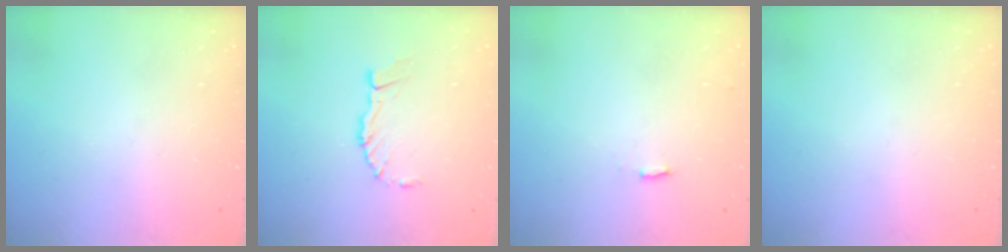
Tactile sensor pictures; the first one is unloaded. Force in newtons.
{"total": 4.8, "press": 4.8, "slide": 0.3}
{"total": 2.1, "press": 2.0, "slide": 0.4}
{"total": 0.0}